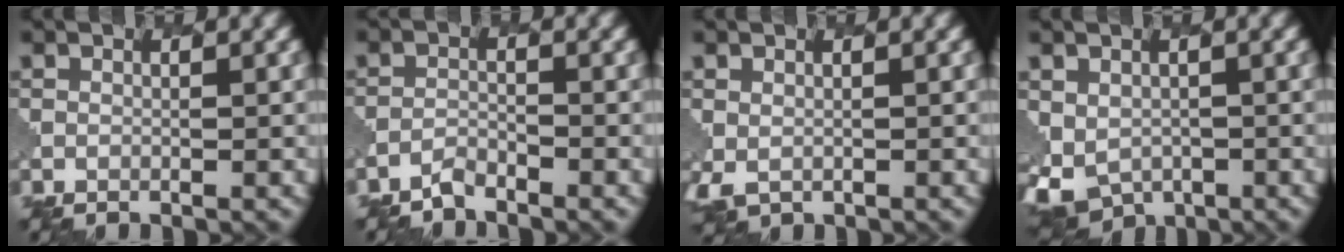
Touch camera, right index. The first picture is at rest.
{"total": 1.2, "force": [-1.2, 0.1, -0.2], "torque": [0.003, 0.001, -0.027]}
{"total": 1.3, "force": [-0.3, 1.1, 0.7], "torque": [-0.020, -0.006, 0.000]}
{"total": 5.6, "force": [-0.8, 4.6, 3.2], "torque": [-0.067, -0.026, 0.005]}